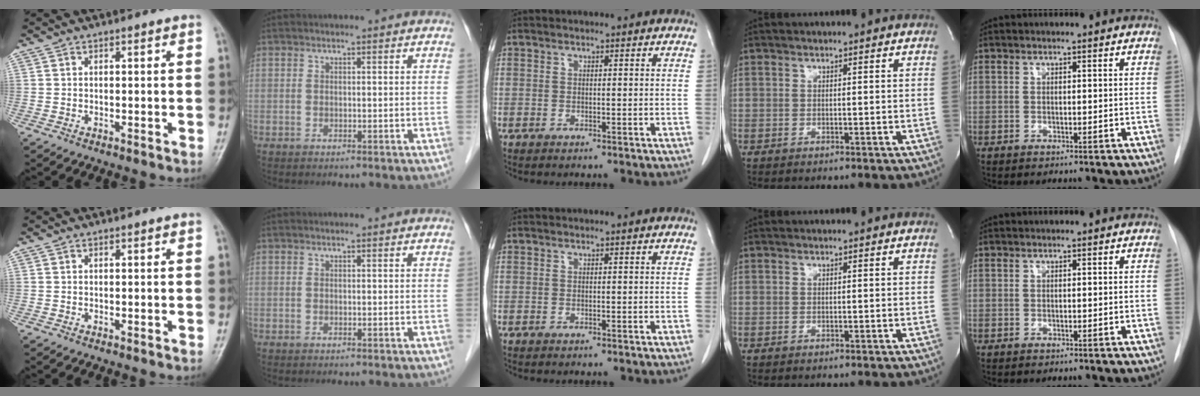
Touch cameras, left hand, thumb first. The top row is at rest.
{}